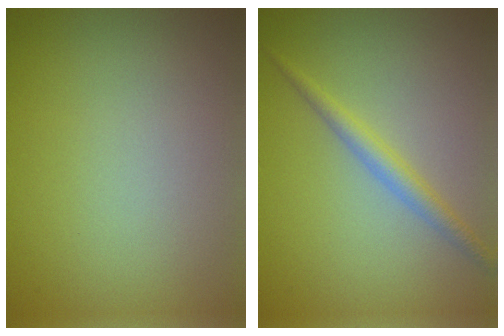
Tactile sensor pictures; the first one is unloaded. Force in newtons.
{"total": 2.0, "press": 2.0, "slide": 0.1}